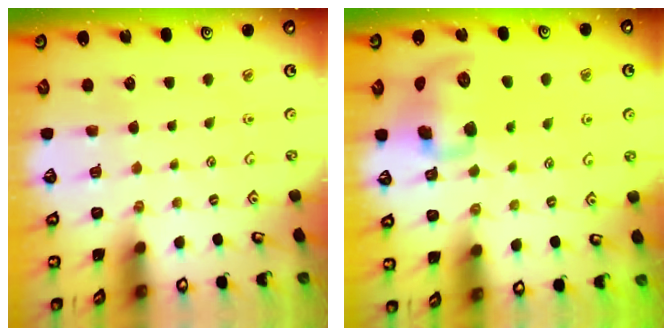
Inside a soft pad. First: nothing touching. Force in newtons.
{"total": 13.0, "press": 12.8, "slide": 2.3}